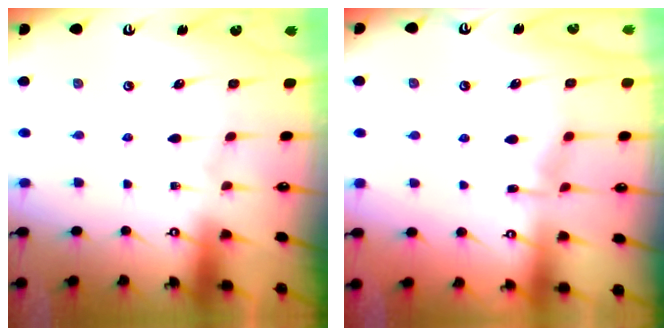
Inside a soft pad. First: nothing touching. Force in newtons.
{"total": 6.0, "press": 5.9, "slide": 0.7}